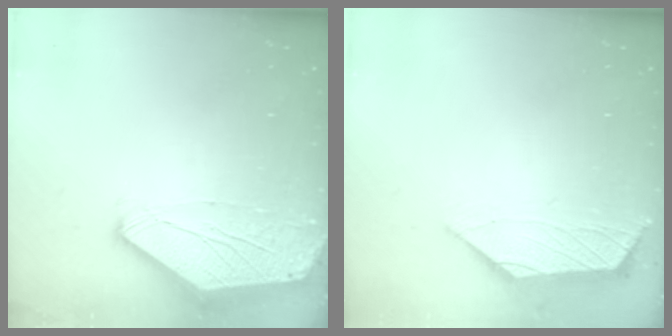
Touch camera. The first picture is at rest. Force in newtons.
{"total": 0.9, "press": 0.8, "slide": 0.4}